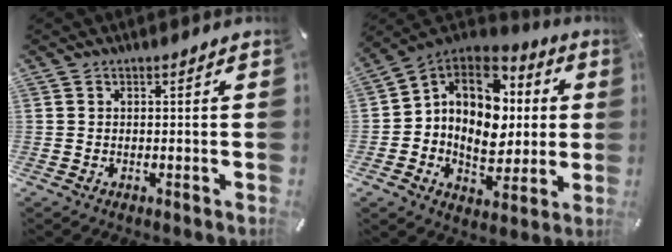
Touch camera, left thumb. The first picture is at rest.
{"total": 14.3, "force": [1.1, 12.0, 7.7], "torque": [-0.130, -0.007, 0.023]}